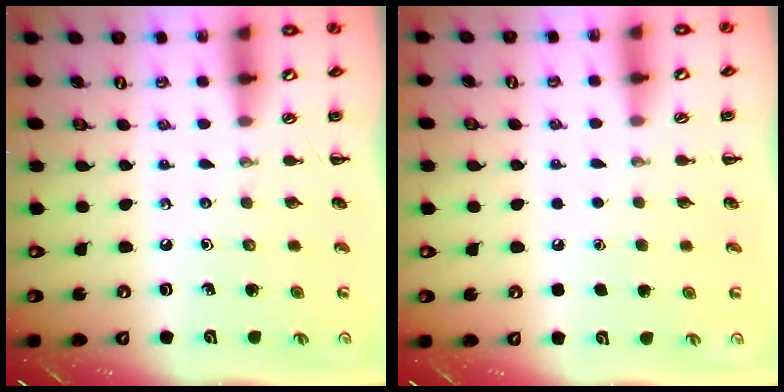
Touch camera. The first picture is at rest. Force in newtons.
{"total": 1.9, "press": 1.9, "slide": 0.2}